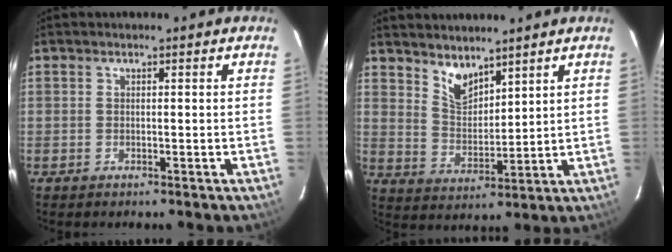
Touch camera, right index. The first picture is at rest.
{"total": 6.4, "force": [5.1, 2.7, 2.7], "torque": [-0.043, -0.002, 0.102]}